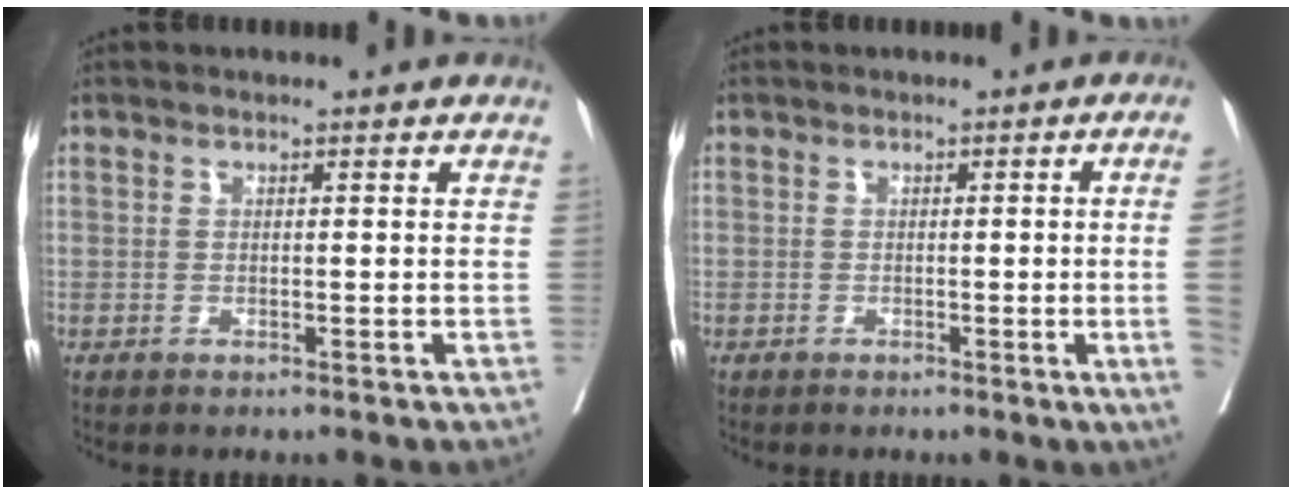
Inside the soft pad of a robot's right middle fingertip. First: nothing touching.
{"total": 5.3, "force": [-0.7, -2.1, 4.8], "torque": [-0.053, -0.012, -0.007]}